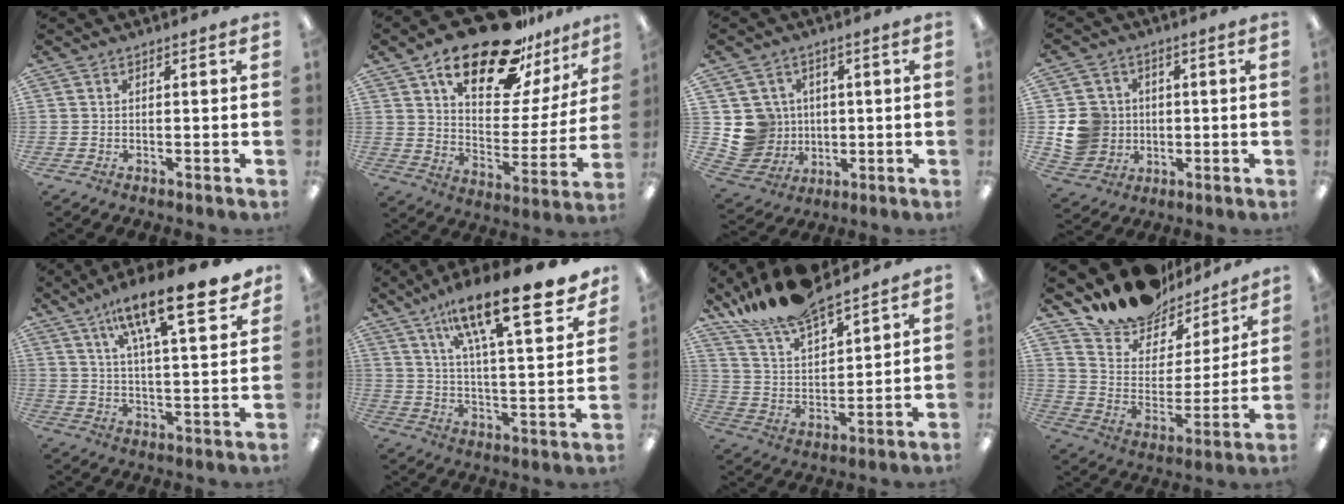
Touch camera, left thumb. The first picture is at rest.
{"total": 24.8, "force": [17.4, 10.2, 14.4], "torque": [-0.226, -0.106, 0.296]}
{"total": 8.8, "force": [1.4, 8.7, 1.0], "torque": [-0.042, -0.006, 0.039]}
{"total": 10.0, "force": [0.2, 9.6, 2.8], "torque": [-0.071, 0.010, 0.016]}
{"total": 17.5, "force": [11.6, 4.6, 12.2], "torque": [-0.197, -0.061, 0.184]}
{"total": 21.6, "force": [15.0, 5.7, 14.4], "torque": [-0.228, -0.093, 0.243]}
{"total": 16.4, "force": [14.3, 4.9, 6.5], "torque": [-0.142, -0.086, 0.260]}
{"total": 15.5, "force": [14.1, 6.0, 2.0], "torque": [-0.054, -0.126, 0.249]}